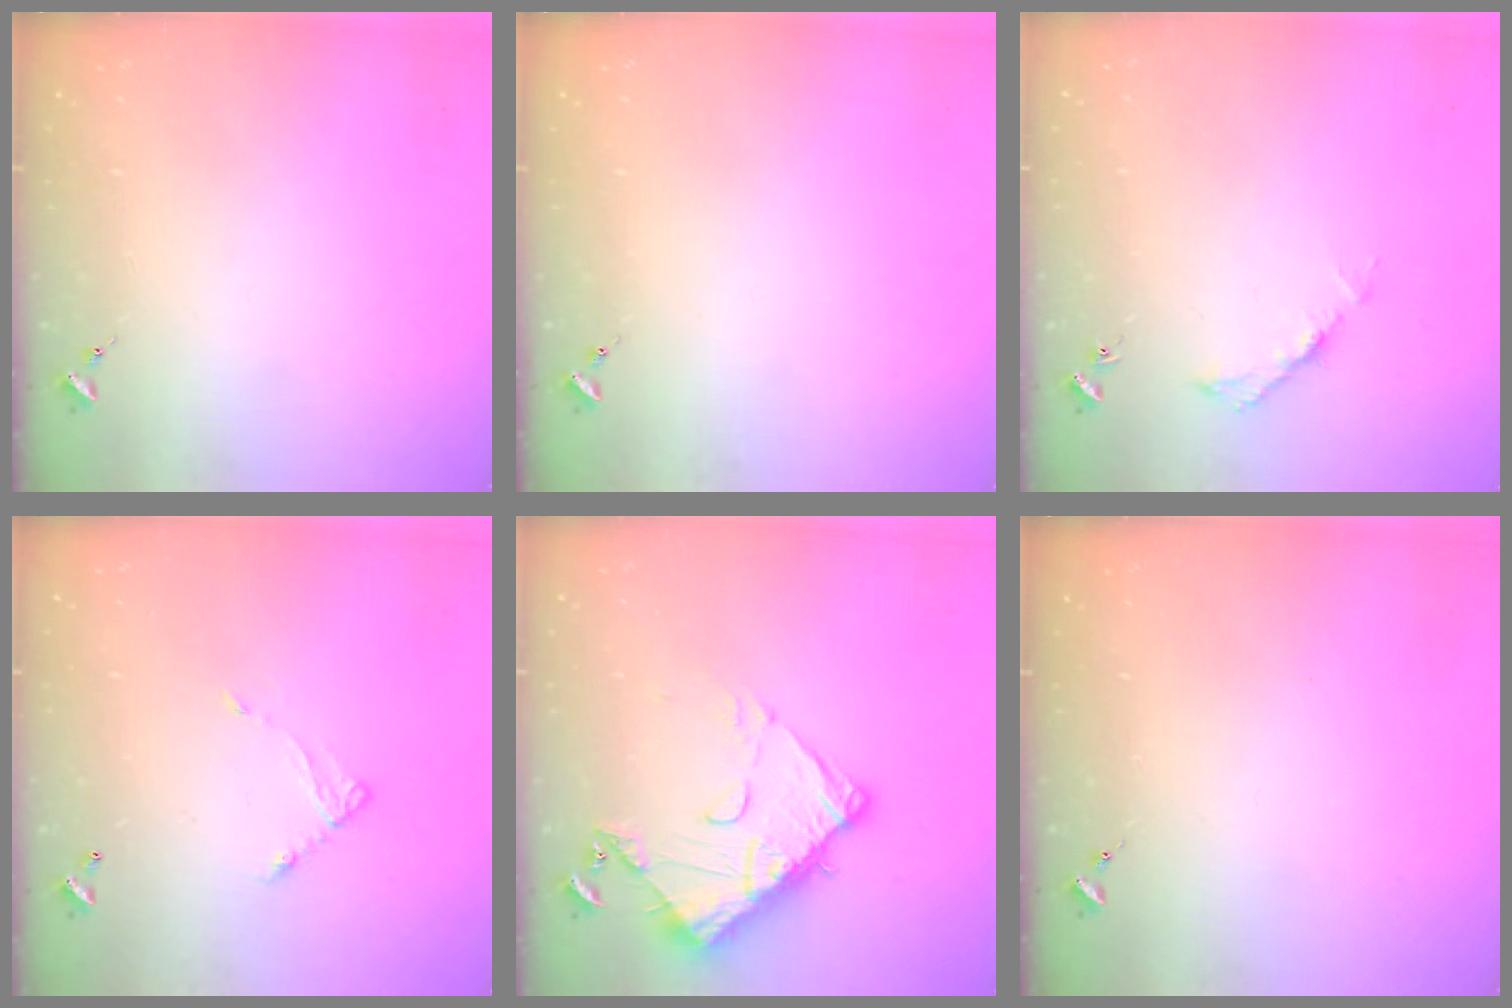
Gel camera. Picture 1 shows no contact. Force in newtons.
{"total": 0.0}
{"total": 4.2, "press": 4.1, "slide": 0.6}
{"total": 5.8, "press": 5.8, "slide": 0.3}
{"total": 13.0, "press": 13.0, "slide": 1.3}
{"total": 0.0}